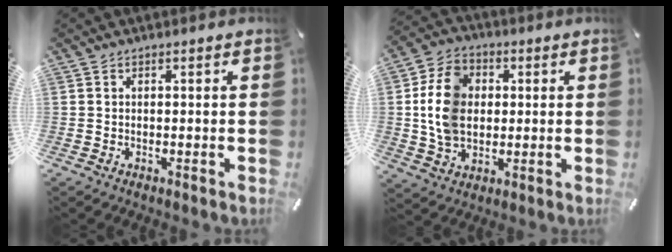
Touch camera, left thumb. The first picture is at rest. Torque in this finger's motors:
{"motor_torque": [1.90, 1.86, 0.84, 0.36, 0.19]}